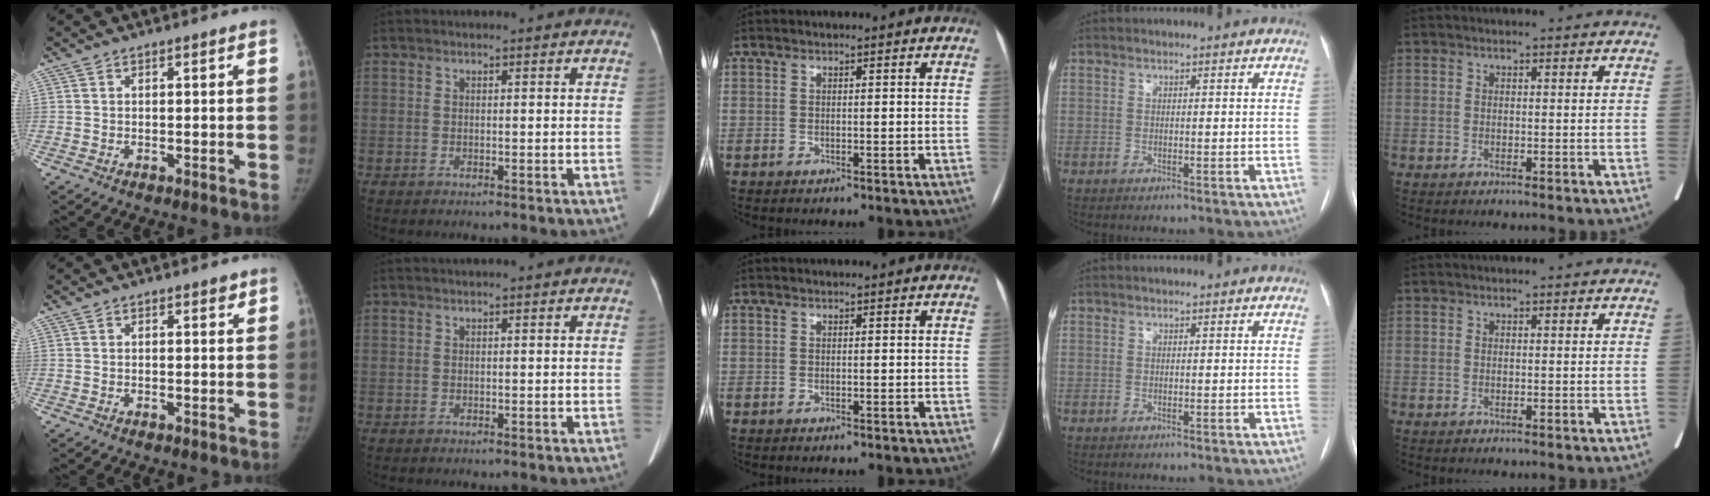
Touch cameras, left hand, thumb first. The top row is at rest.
{"thumb": {"total": 0.9, "force": [0.6, 0.4, 0.4], "torque": [0.001, -0.003, 0.005]}}